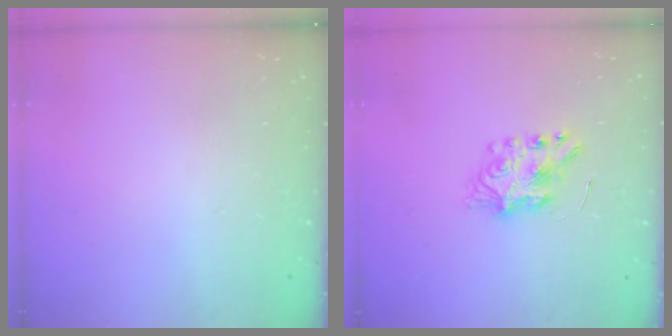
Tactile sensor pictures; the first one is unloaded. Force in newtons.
{"total": 7.7, "press": 7.7, "slide": 0.6}